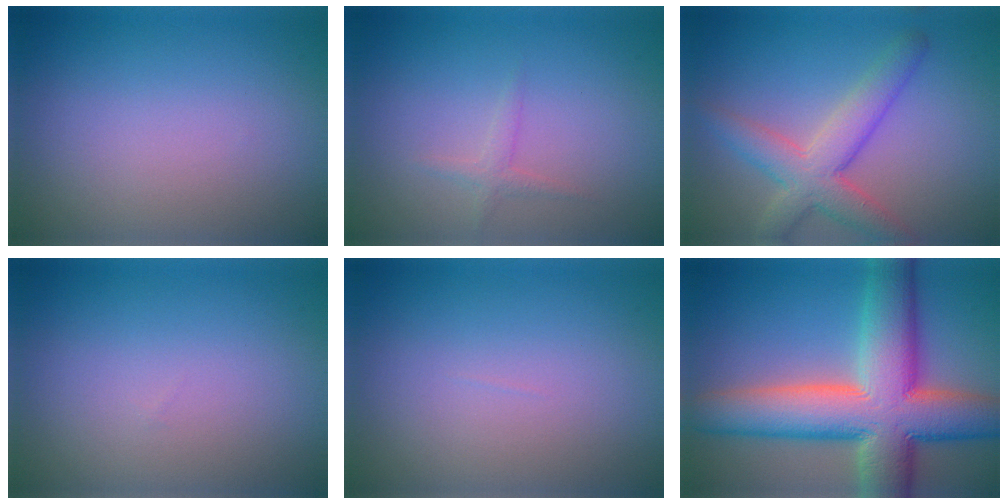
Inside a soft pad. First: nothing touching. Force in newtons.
{"total": 1.1, "press": 1.1, "slide": 0.1}
{"total": 5.3, "press": 5.3, "slide": 0.2}
{"total": 0.0}
{"total": 0.0}
{"total": 13.4, "press": 13.3, "slide": 0.9}